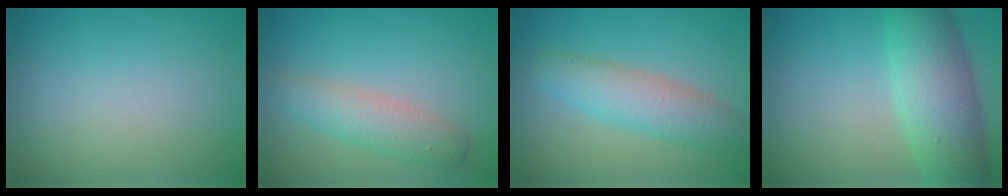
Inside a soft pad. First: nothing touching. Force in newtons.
{"total": 3.3, "press": 3.3, "slide": 0.1}
{"total": 4.4, "press": 4.4, "slide": 0.0}
{"total": 7.4, "press": 7.4, "slide": 0.2}